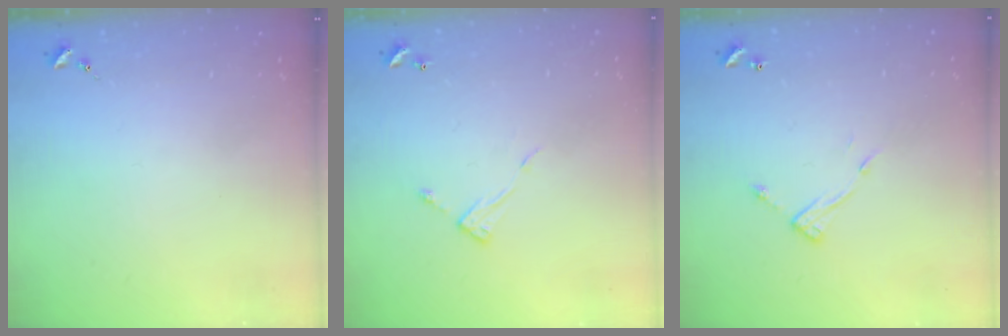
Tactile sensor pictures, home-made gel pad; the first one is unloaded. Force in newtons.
{"total": 6.7, "press": 6.7, "slide": 0.2}
{"total": 7.9, "press": 7.9, "slide": 0.3}